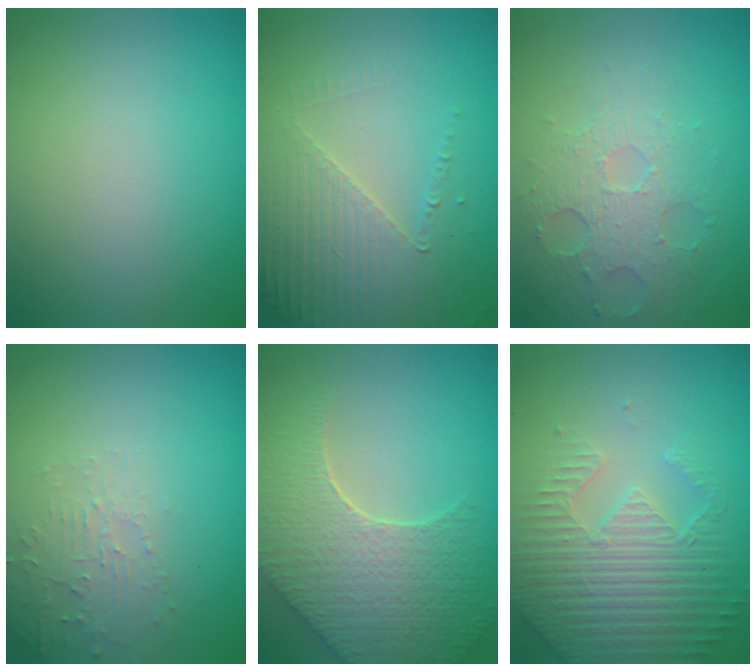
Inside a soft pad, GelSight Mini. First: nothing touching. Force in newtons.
{"total": 4.4, "press": 3.5, "slide": 2.6}
{"total": 3.6, "press": 3.2, "slide": 1.6}
{"total": 2.4, "press": 2.3, "slide": 0.6}
{"total": 8.2, "press": 5.9, "slide": 5.6}
{"total": 4.7, "press": 4.4, "slide": 1.4}